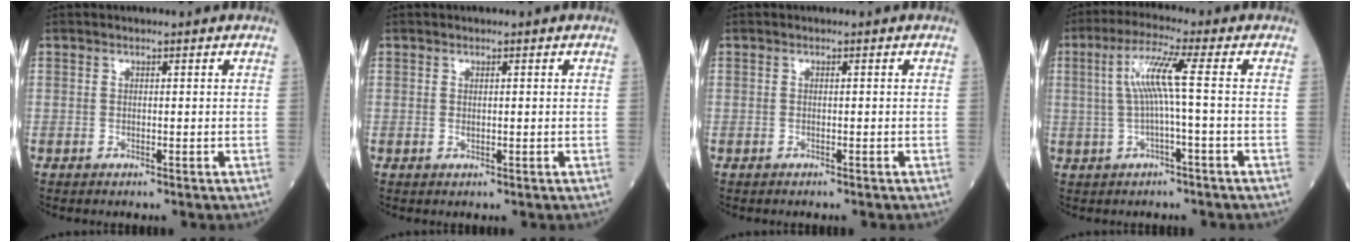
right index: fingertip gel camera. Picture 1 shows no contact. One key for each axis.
{"total": 0.6, "fx": 0.1, "fy": 0.3, "fz": 0.6, "tx": -0.017, "ty": -0.003, "tz": 0.003}
{"total": 1.0, "fx": -0.7, "fy": 0.3, "fz": 0.6, "tx": -0.019, "ty": -0.003, "tz": -0.005}
{"total": 6.9, "fx": 0.3, "fy": -0.5, "fz": 6.9, "tx": -0.140, "ty": 0.017, "tz": 0.009}